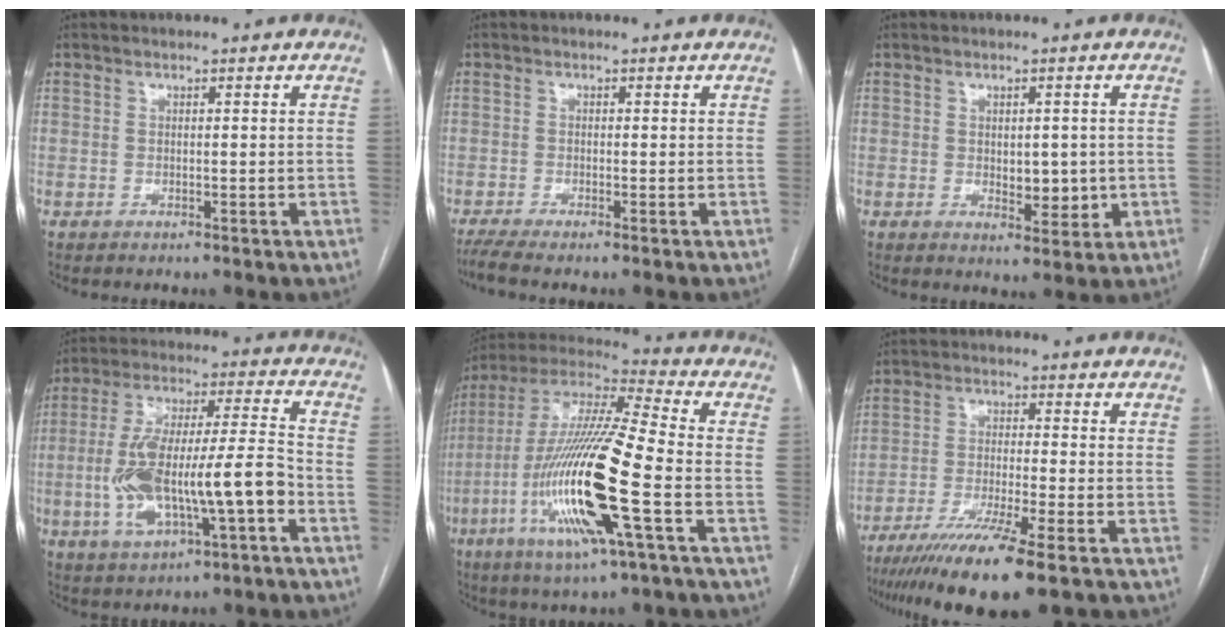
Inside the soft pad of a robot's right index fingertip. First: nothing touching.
{"total": 2.9, "force": [-2.3, -0.1, 1.9], "torque": [-0.038, -0.007, -0.047]}
{"total": 4.4, "force": [-0.1, 2.3, 3.8], "torque": [-0.050, -0.006, 0.007]}
{"total": 16.9, "force": [-4.6, 3.4, 15.9], "torque": [-0.307, 0.017, -0.071]}
{"total": 22.1, "force": [-6.1, 1.8, 21.2], "torque": [-0.455, -0.024, -0.119]}
{"total": 12.3, "force": [-8.5, -0.5, 9.0], "torque": [-0.158, -0.033, -0.139]}